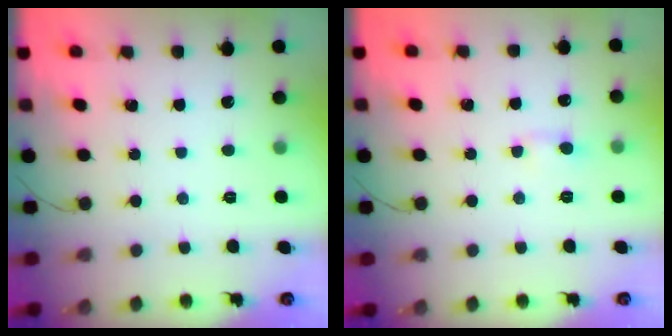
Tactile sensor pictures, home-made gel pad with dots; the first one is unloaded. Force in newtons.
{"total": 2.3, "press": 2.0, "slide": 1.3}